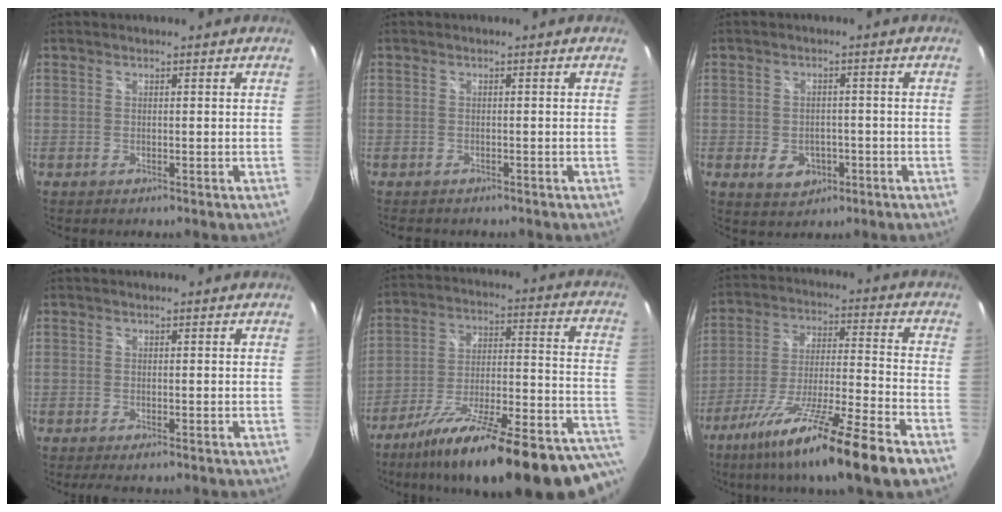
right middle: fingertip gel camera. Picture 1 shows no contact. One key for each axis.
{"total": 1.9, "fx": -1.6, "fy": 0.8, "fz": 0.5, "tx": -0.014, "ty": -0.008, "tz": -0.024}
{"total": 5.6, "fx": -2.2, "fy": 4.2, "fz": 2.9, "tx": -0.062, "ty": 0.000, "tz": -0.026}
{"total": 1.6, "fx": -1.1, "fy": 0.2, "fz": 1.1, "tx": -0.021, "ty": -0.007, "tz": -0.017}
{"total": 31.3, "fx": -22.4, "fy": 6.7, "fz": 20.8, "tx": -0.280, "ty": -0.045, "tz": -0.322}
{"total": 21.7, "fx": -14.3, "fy": 1.1, "fz": 16.2, "tx": -0.289, "ty": -0.050, "tz": -0.239}